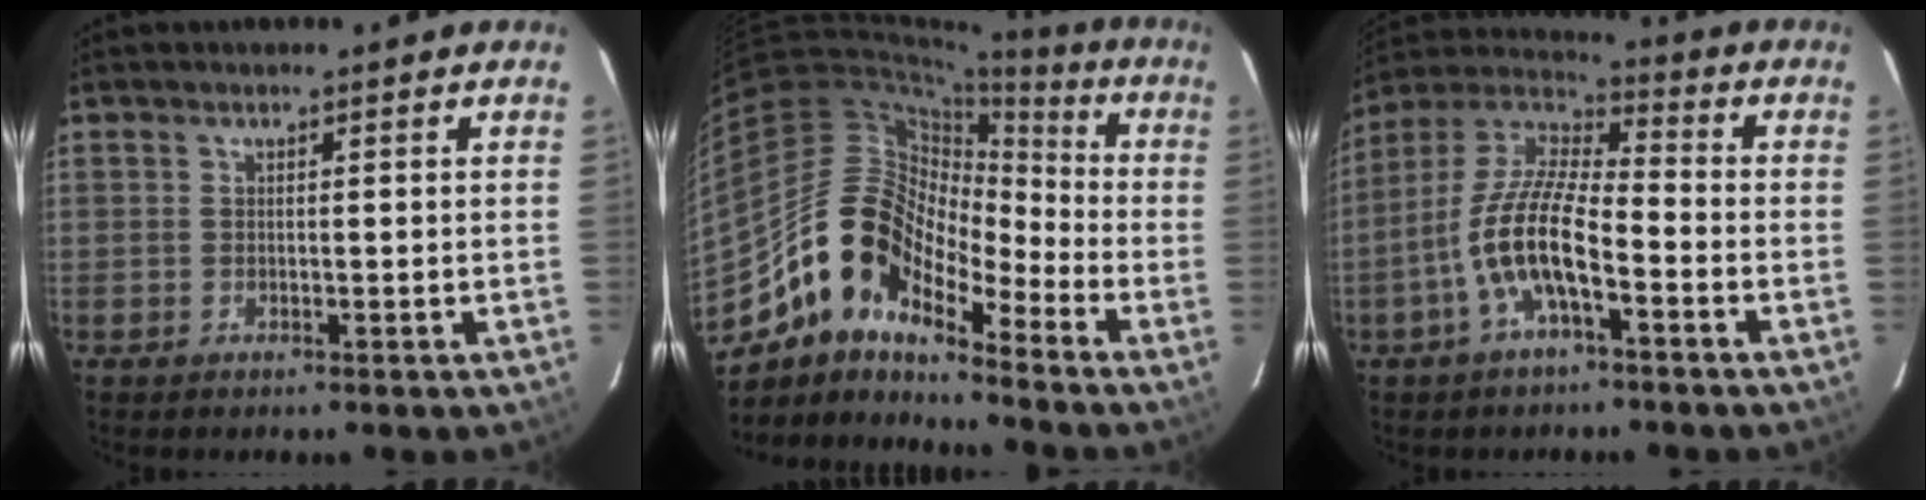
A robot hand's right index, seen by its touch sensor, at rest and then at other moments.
{"total": 16.5, "force": [-10.6, 9.3, 8.6], "torque": [-0.146, 0.015, -0.219]}
{"total": 13.1, "force": [-5.1, 4.0, 11.4], "torque": [-0.237, 0.004, -0.103]}